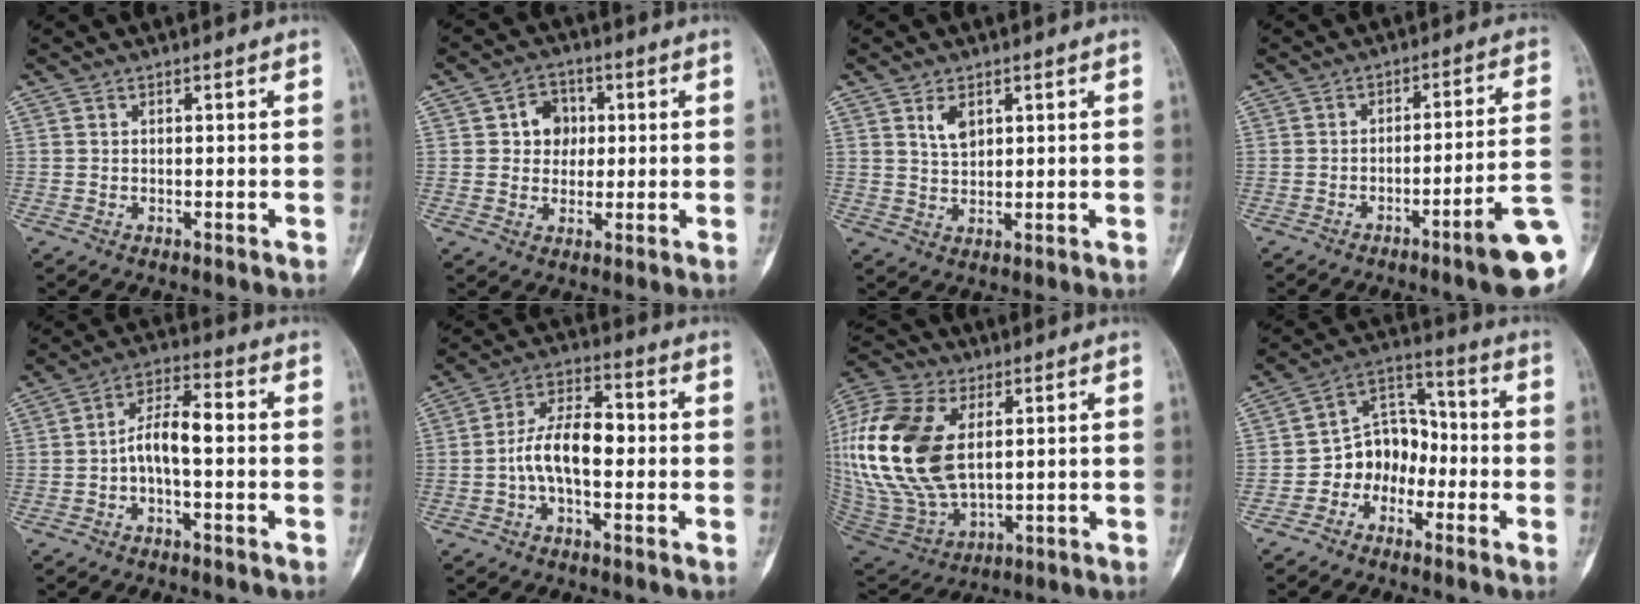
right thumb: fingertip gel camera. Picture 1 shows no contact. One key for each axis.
{"total": 6.2, "fx": 1.1, "fy": 5.3, "fz": 3.0, "tx": -0.011, "ty": 0.004, "tz": 0.014}
{"total": 3.6, "fx": 1.8, "fy": 2.1, "fz": 2.4, "tx": -0.037, "ty": -0.010, "tz": 0.037}
{"total": 12.1, "fx": -5.2, "fy": 0.6, "fz": 10.9, "tx": -0.141, "ty": 0.028, "tz": -0.075}
{"total": 7.5, "fx": -0.9, "fy": 3.3, "fz": 6.7, "tx": -0.120, "ty": 0.036, "tz": -0.023}
{"total": 10.0, "fx": -1.2, "fy": 5.1, "fz": 8.5, "tx": -0.147, "ty": 0.034, "tz": -0.028}
{"total": 26.2, "fx": 5.1, "fy": 15.3, "fz": 20.6, "tx": -0.466, "ty": -0.014, "tz": 0.101}
{"total": 9.7, "fx": -3.3, "fy": 7.7, "fz": 4.9, "tx": -0.045, "ty": 0.059, "tz": -0.073}